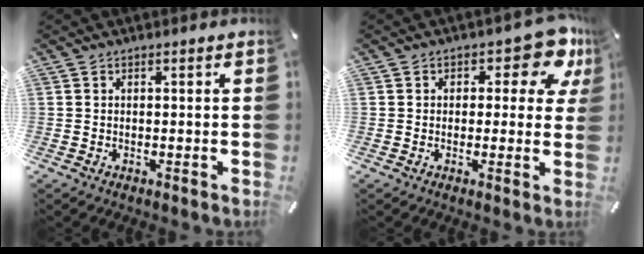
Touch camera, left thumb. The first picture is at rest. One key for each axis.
{"total": 9.3, "fx": 4.7, "fy": 4.9, "fz": 6.3, "tx": -0.076, "ty": -0.023, "tz": 0.077}